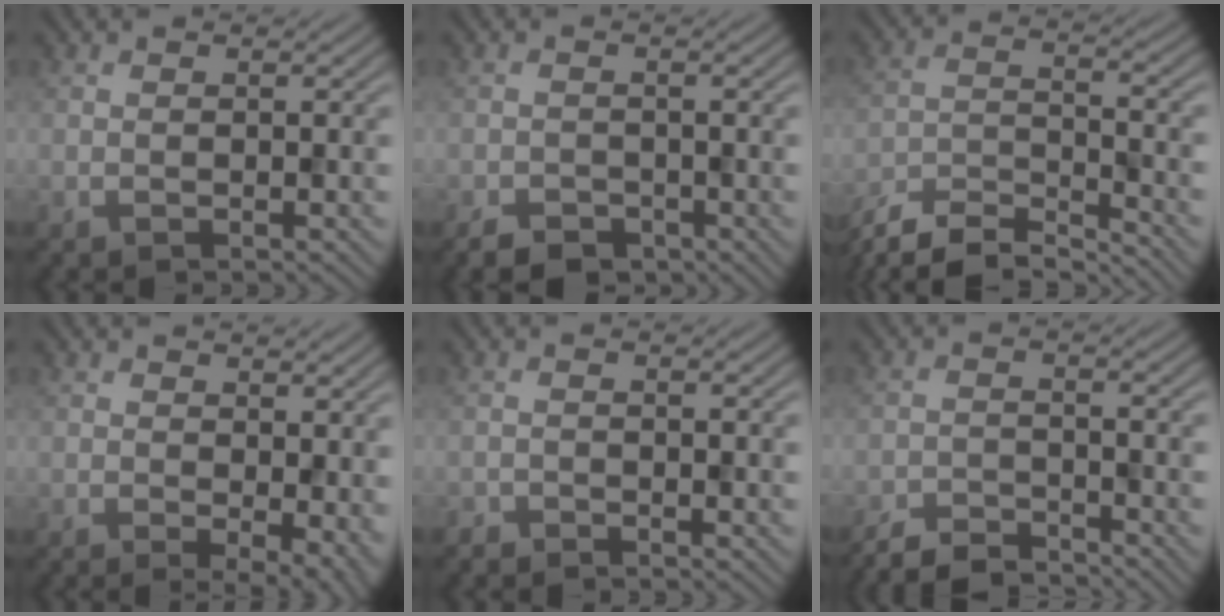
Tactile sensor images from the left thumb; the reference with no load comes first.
{"total": 2.6, "force": [-1.9, 1.4, 0.9], "torque": [-0.016, -0.005, -0.038]}
{"total": 8.7, "force": [-7.7, 1.9, 3.7], "torque": [-0.079, -0.008, -0.145]}
{"total": 4.8, "force": [-0.1, 1.7, 4.5], "torque": [-0.066, -0.009, 0.005]}
{"total": 1.0, "force": [-1.0, 0.1, 0.0], "torque": [0.001, -0.003, -0.023]}
{"total": 4.8, "force": [-4.6, 0.6, 1.4], "torque": [-0.031, -0.005, -0.091]}